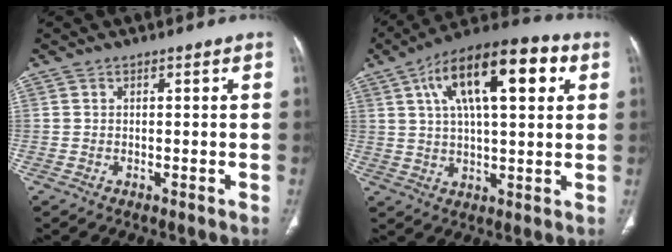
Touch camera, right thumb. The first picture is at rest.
{"total": 19.8, "force": [6.9, 7.9, 16.8], "torque": [-0.258, 0.014, 0.104]}